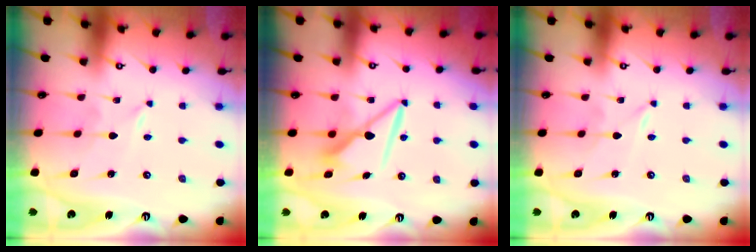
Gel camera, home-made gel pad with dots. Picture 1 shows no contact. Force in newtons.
{"total": 7.7, "press": 7.7, "slide": 0.4}
{"total": 0.0}